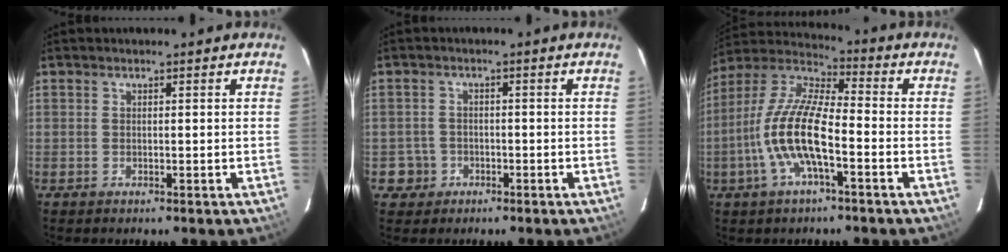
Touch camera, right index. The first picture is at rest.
{"total": 3.8, "force": [-1.4, 3.5, -0.2], "torque": [-0.003, 0.019, -0.023]}
{"total": 14.2, "force": [-4.5, 4.2, 12.8], "torque": [-0.262, 0.000, -0.092]}